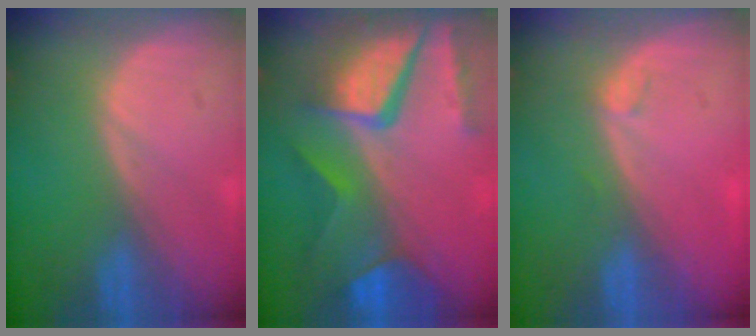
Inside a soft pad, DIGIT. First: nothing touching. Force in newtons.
{"total": 11.3, "press": 9.4, "slide": 6.4}
{"total": 1.0, "press": 0.9, "slide": 0.3}